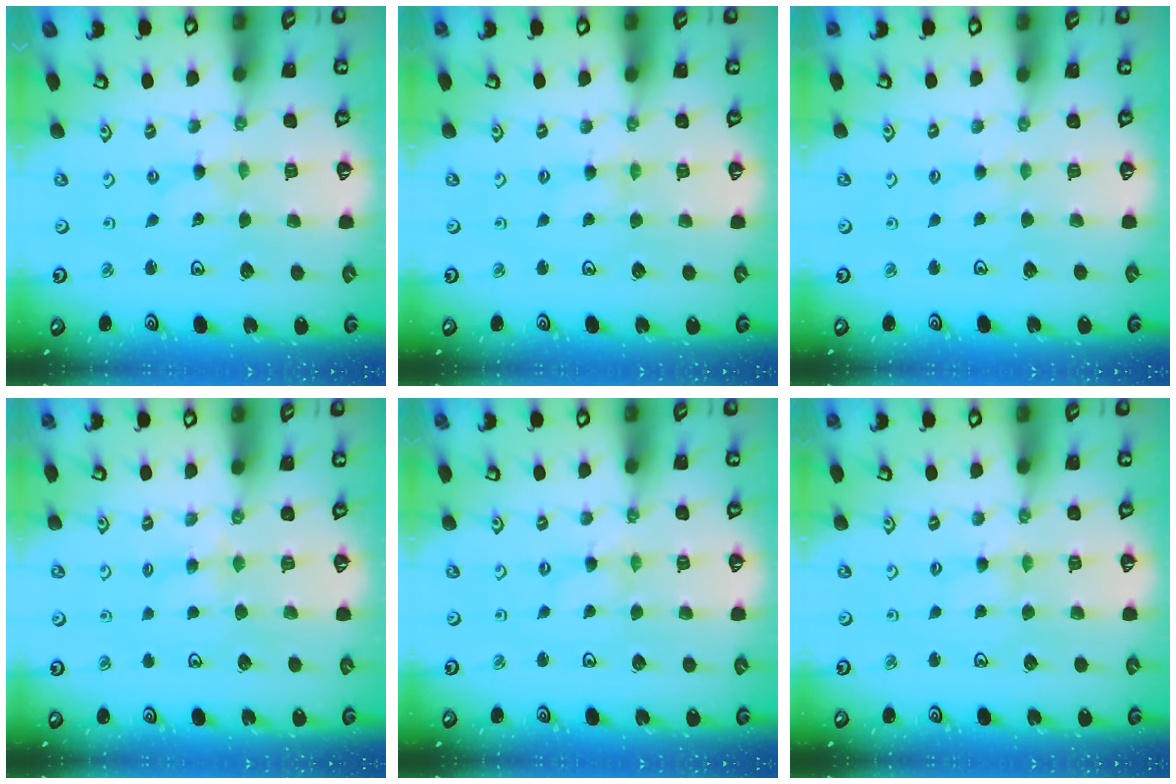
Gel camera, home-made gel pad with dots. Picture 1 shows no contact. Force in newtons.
{"total": 1.3, "press": 1.2, "slide": 0.3}
{"total": 1.8, "press": 1.8, "slide": 0.3}
{"total": 4.0, "press": 4.0, "slide": 0.5}
{"total": 0.0}
{"total": 1.3, "press": 1.2, "slide": 0.3}